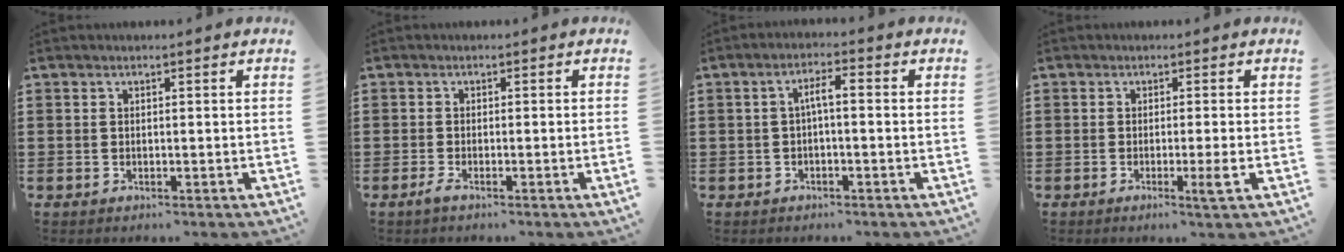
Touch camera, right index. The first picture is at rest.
{"total": 1.4, "force": [-0.8, -0.2, 1.1], "torque": [-0.026, -0.008, -0.018]}
{"total": 3.1, "force": [-0.3, 0.7, 3.0], "torque": [-0.057, 0.009, -0.010]}
{"total": 2.9, "force": [-1.0, -0.4, 2.7], "torque": [-0.052, -0.017, -0.020]}